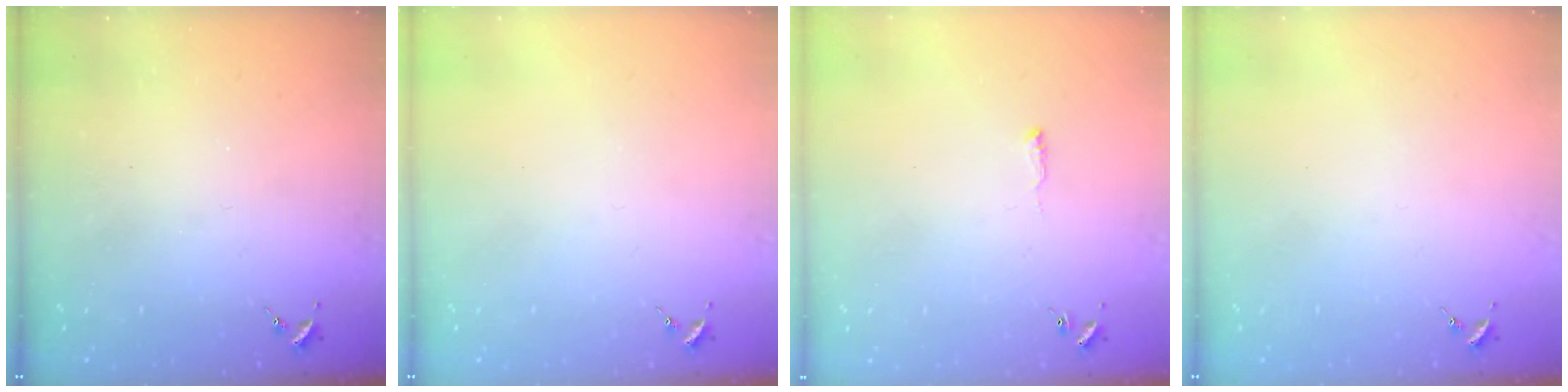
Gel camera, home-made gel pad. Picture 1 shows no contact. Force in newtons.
{"total": 0.0}
{"total": 4.1, "press": 4.1, "slide": 0.5}
{"total": 0.0}